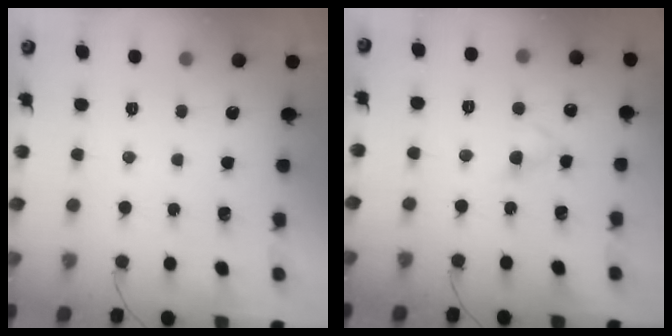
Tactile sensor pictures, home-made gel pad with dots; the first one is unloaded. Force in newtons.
{"total": 2.5, "press": 2.3, "slide": 1.1}